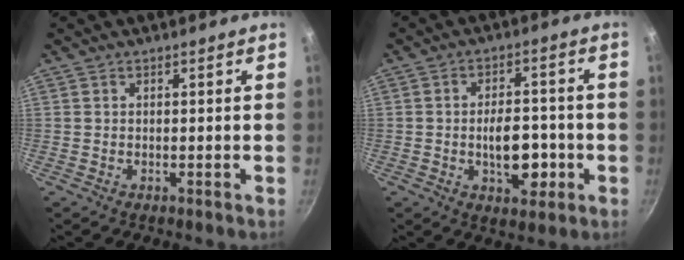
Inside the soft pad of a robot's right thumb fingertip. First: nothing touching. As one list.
[{"total": 9.6, "force": [-2.3, 5.5, 7.6], "torque": [-0.080, 0.012, -0.031]}]